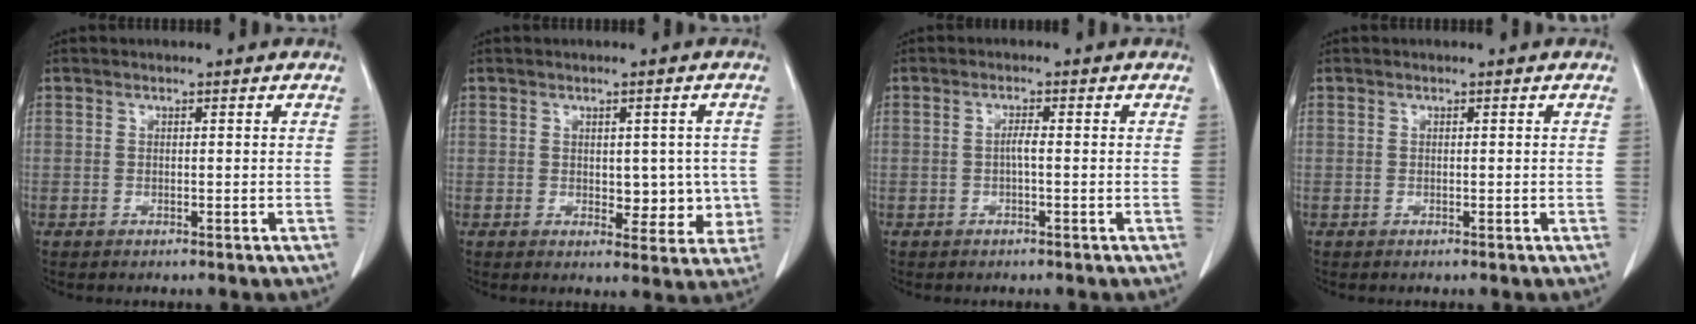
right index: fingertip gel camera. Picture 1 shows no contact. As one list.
[{"total": 6.1, "force": [0.0, 3.7, 4.9], "torque": [-0.040, 0.005, 0.009]}, {"total": 1.4, "force": [-0.1, 0.1, 1.4], "torque": [-0.026, 0.003, -0.001]}, {"total": 0.0}]